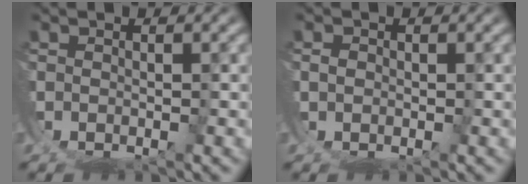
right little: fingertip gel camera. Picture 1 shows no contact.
{"total": 1.0, "force": [0.3, -0.9, 0.1], "torque": [-0.001, -0.004, 0.013]}